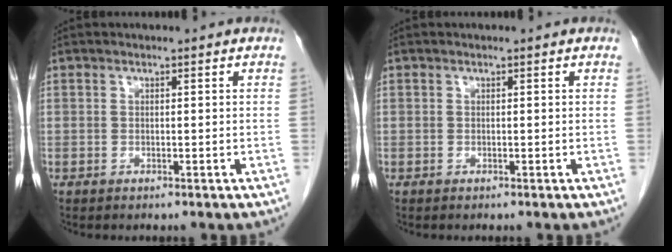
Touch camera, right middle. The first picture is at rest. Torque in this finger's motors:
{"motor_torque": [0.04, 0.00, 0.01, 0.00]}